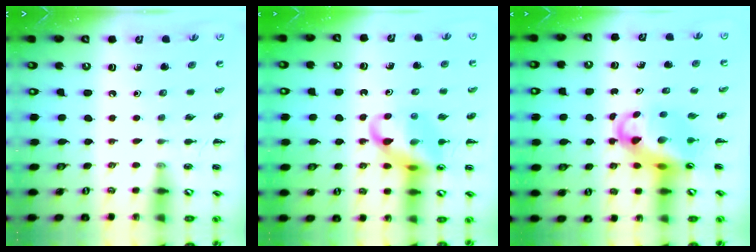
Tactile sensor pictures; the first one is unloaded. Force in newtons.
{"total": 14.3, "press": 14.2, "slide": 1.6}
{"total": 7.3, "press": 6.9, "slide": 2.3}